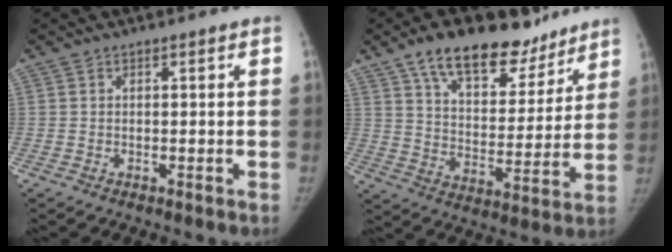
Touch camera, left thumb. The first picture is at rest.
{"total": 19.6, "force": [13.7, 9.9, 9.9], "torque": [-0.107, -0.047, 0.219]}